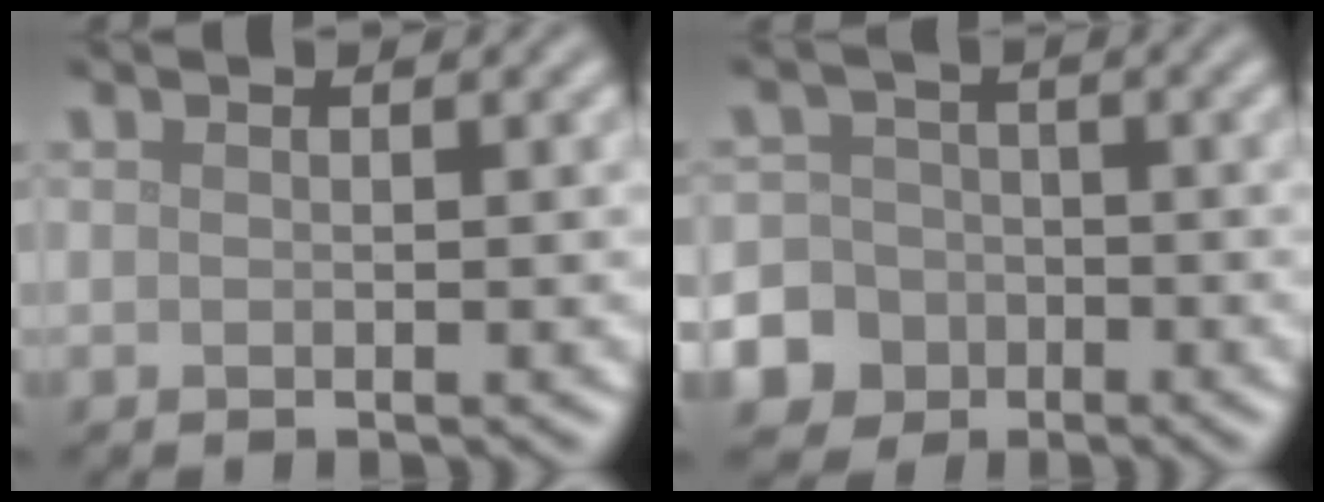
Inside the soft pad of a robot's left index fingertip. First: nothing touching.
{"total": 9.9, "force": [-4.8, 8.4, 1.7], "torque": [-0.047, -0.026, -0.111]}